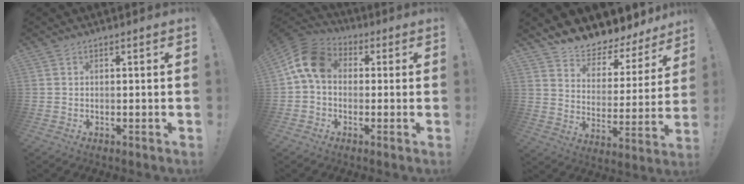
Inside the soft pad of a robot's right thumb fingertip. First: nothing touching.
{"total": 11.6, "force": [1.6, 8.1, 8.1], "torque": [-0.149, 0.020, 0.038]}
{"total": 7.7, "force": [7.3, 2.2, 1.2], "torque": [-0.030, -0.082, 0.125]}